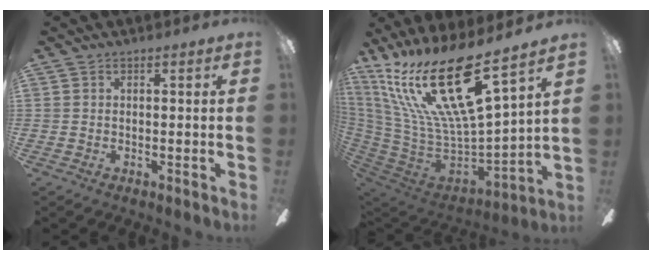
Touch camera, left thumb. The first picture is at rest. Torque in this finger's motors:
{"motor_torque": [2.60, 2.38, 1.28, -1.49, 0.26]}